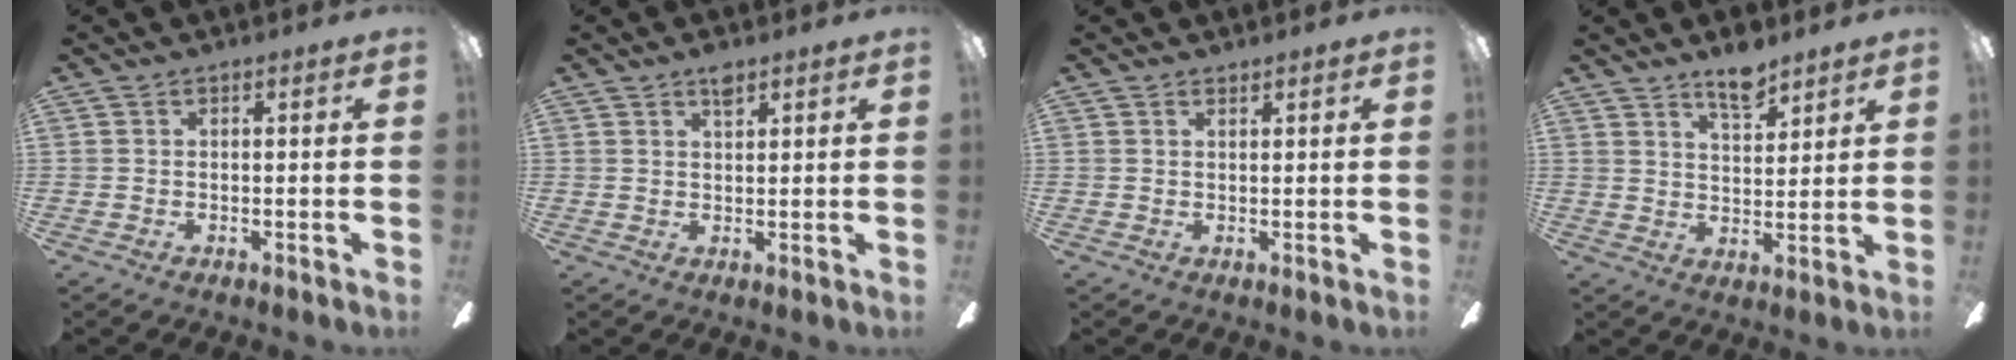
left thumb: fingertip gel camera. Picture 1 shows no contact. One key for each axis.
{"total": 3.1, "fx": 2.2, "fy": 1.2, "fz": 1.8, "tx": -0.033, "ty": -0.002, "tz": 0.039}
{"total": 1.0, "fx": 0.9, "fy": 0.2, "fz": 0.2, "tx": -0.005, "ty": 0.001, "tz": 0.017}
{"total": 7.4, "fx": 5.8, "fy": 2.6, "fz": 3.7, "tx": -0.053, "ty": -0.034, "tz": 0.100}